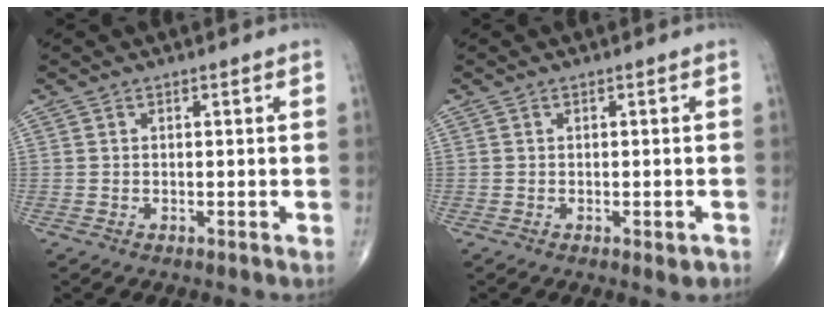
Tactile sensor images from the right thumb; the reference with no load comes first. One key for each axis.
{"total": 1.8, "fx": -0.8, "fy": 0.7, "fz": 1.4, "tx": -0.013, "ty": 0.000, "tz": -0.008}